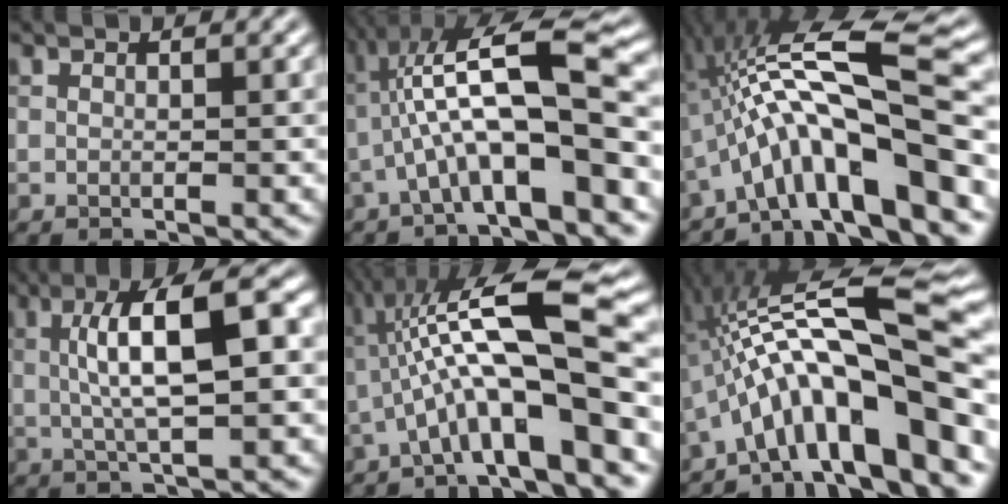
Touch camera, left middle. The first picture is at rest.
{"total": 9.4, "force": [-2.0, 1.9, 9.0], "torque": [-0.151, 0.032, -0.040]}
{"total": 12.9, "force": [-3.0, 2.6, 12.3], "torque": [-0.197, 0.034, -0.049]}
{"total": 8.3, "force": [1.0, 2.1, 7.9], "torque": [-0.129, 0.016, 0.010]}
{"total": 11.1, "force": [-1.9, 2.0, 10.7], "torque": [-0.177, 0.035, -0.033]}
{"total": 14.5, "force": [-3.4, 3.3, 13.7], "torque": [-0.200, 0.036, -0.055]}